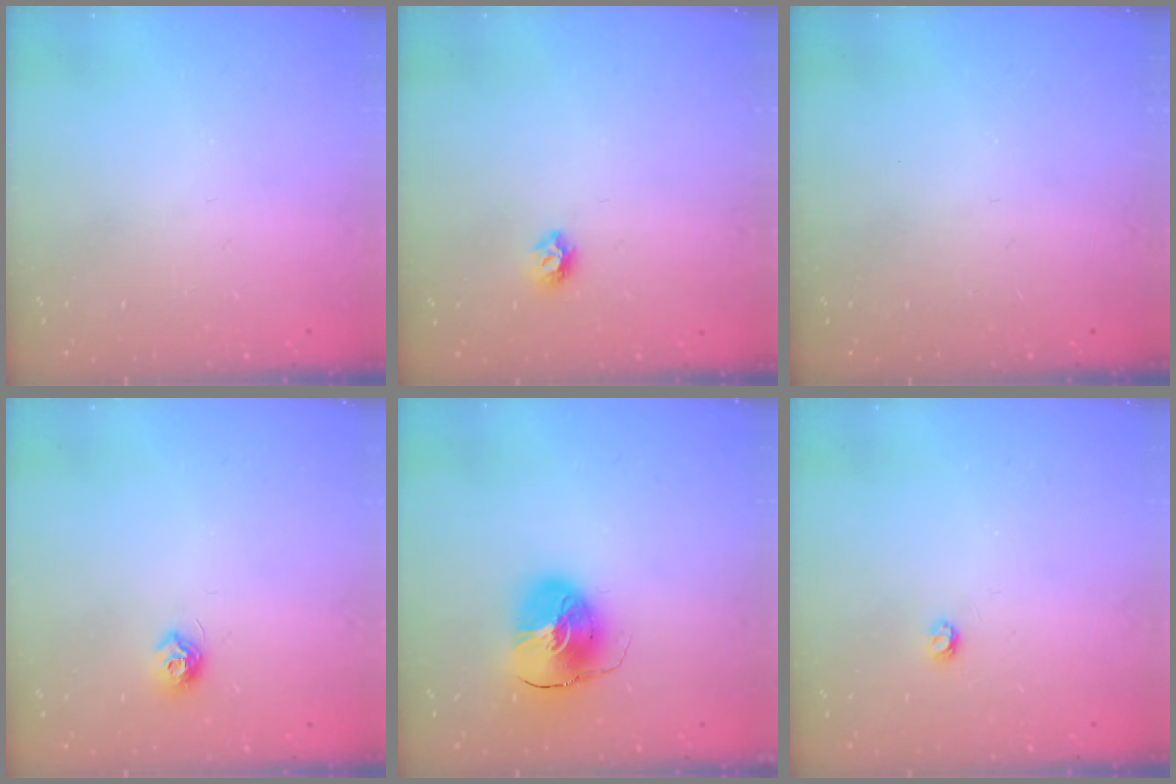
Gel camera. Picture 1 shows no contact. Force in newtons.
{"total": 6.0, "press": 5.9, "slide": 0.7}
{"total": 0.0}
{"total": 7.2, "press": 7.2, "slide": 0.5}
{"total": 10.6, "press": 10.5, "slide": 1.7}
{"total": 3.0, "press": 3.0, "slide": 0.4}